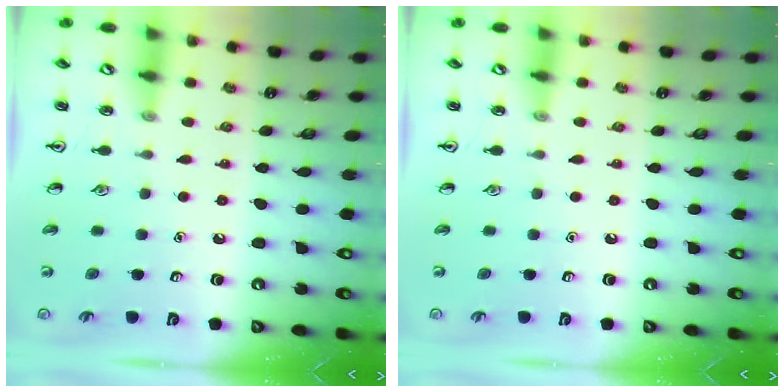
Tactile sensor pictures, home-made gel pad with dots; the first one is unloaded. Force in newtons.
{"total": 0.0}